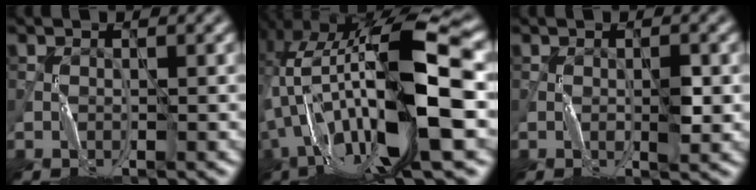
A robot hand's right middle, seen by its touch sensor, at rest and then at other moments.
{"total": 15.2, "force": [-1.9, 4.3, 14.5], "torque": [-0.272, 0.020, -0.027]}
{"total": 1.3, "force": [0.0, 0.2, 1.3], "torque": [-0.020, -0.002, 0.001]}